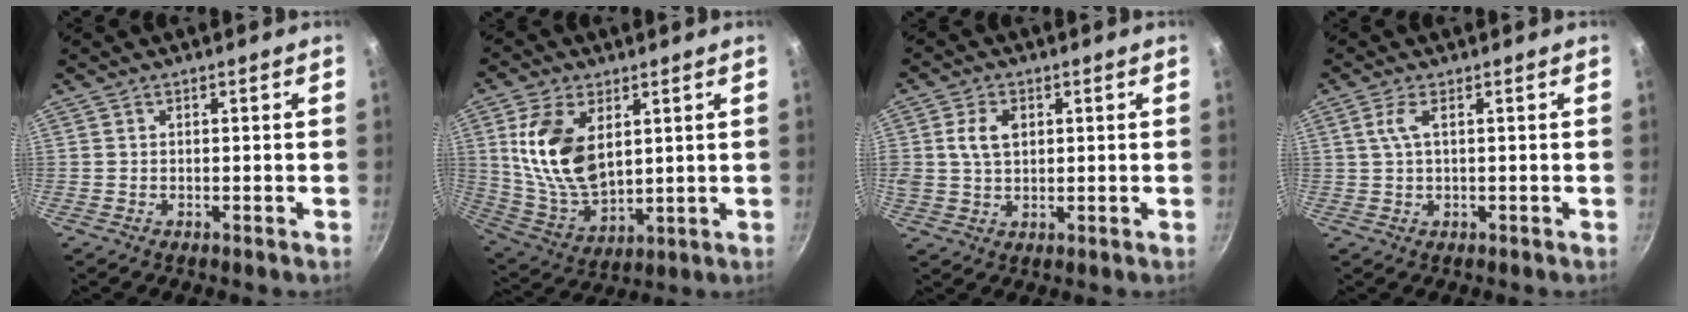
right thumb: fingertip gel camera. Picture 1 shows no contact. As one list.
[{"total": 15.2, "force": [4.0, 8.9, 11.7], "torque": [-0.211, -0.029, 0.091]}, {"total": 5.9, "force": [1.4, 4.1, 4.1], "torque": [-0.067, 0.000, 0.024]}, {"total": 3.1, "force": [0.7, 0.7, 3.0], "torque": [-0.066, 0.003, 0.016]}]